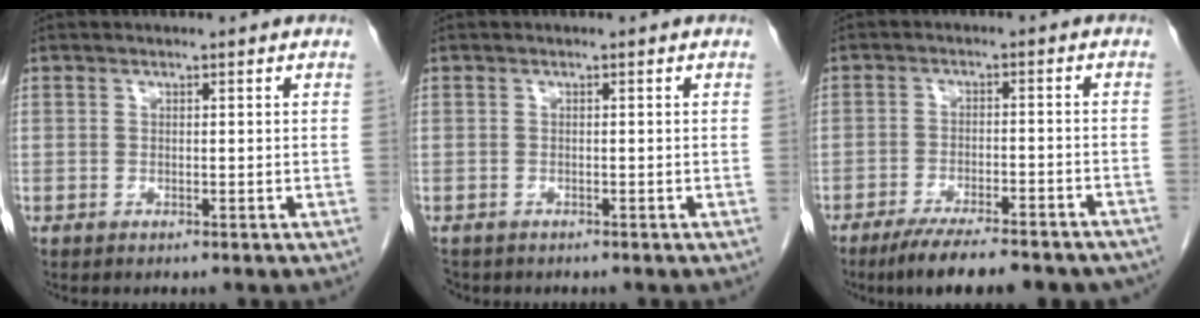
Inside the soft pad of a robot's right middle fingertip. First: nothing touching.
{"total": 2.1, "force": [-1.7, 1.2, 0.5], "torque": [-0.013, -0.002, -0.027]}
{"total": 15.0, "force": [-12.4, 3.4, 7.6], "torque": [-0.091, -0.004, -0.169]}